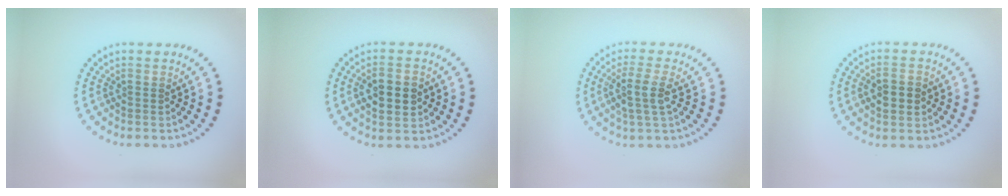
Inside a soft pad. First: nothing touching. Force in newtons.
{"total": 4.4, "press": 4.4, "slide": 0.3}
{"total": 2.9, "press": 2.4, "slide": 1.7}
{"total": 2.2, "press": 2.2, "slide": 0.1}